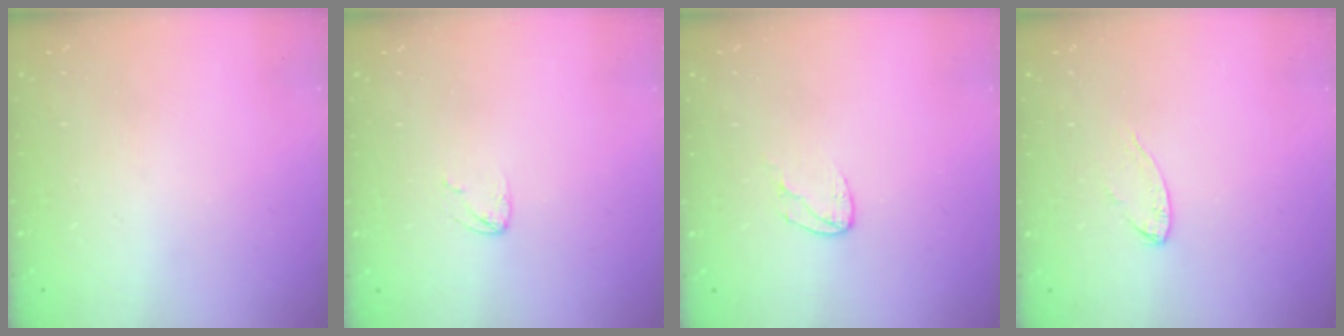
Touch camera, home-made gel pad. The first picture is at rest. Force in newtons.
{"total": 3.0, "press": 2.9, "slide": 0.2}
{"total": 5.8, "press": 5.8, "slide": 0.5}
{"total": 5.6, "press": 5.6, "slide": 0.5}